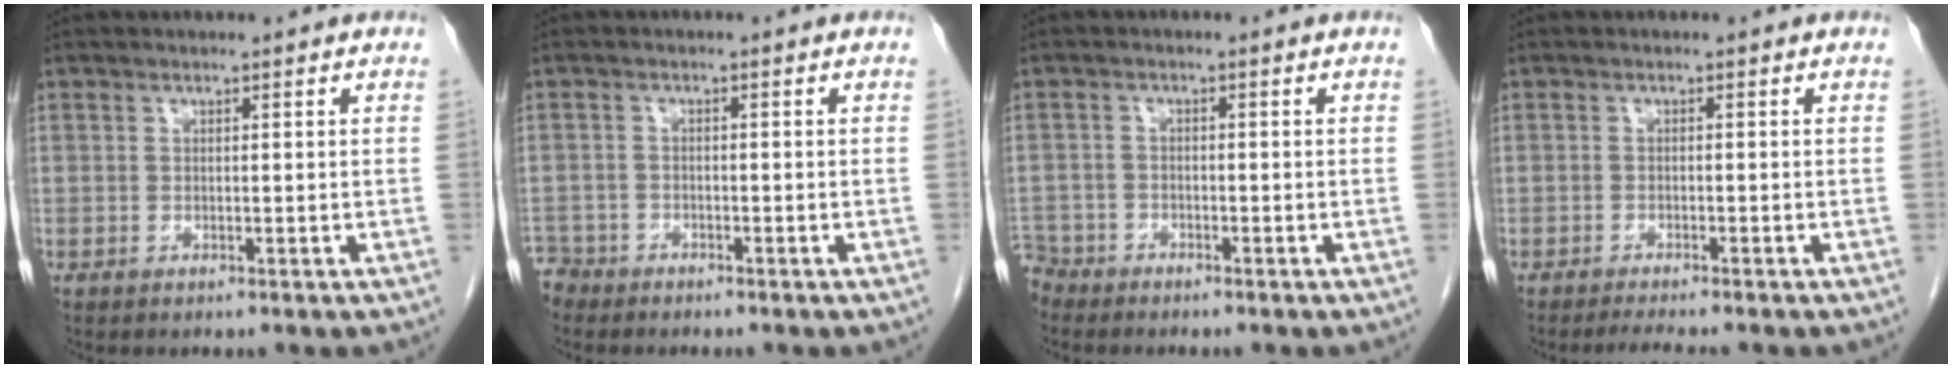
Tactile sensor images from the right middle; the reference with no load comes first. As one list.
[{"total": 2.7, "force": [-2.5, 1.0, -0.6], "torque": [0.009, -0.002, -0.050]}, {"total": 3.6, "force": [-3.3, 1.4, -0.4], "torque": [0.010, -0.004, -0.067]}, {"total": 3.3, "force": [-2.9, 0.0, 1.6], "torque": [-0.026, -0.008, -0.043]}]